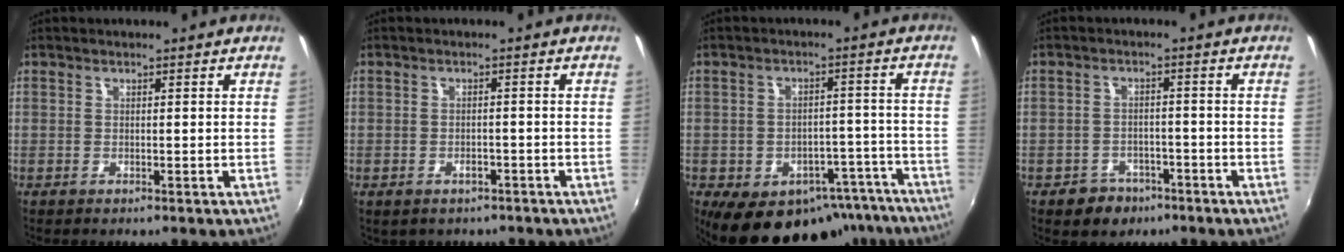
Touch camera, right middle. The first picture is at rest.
{"total": 2.7, "force": [-1.5, 1.9, 1.1], "torque": [-0.026, -0.008, -0.015]}
{"total": 18.3, "force": [-12.9, 10.3, 7.8], "torque": [-0.131, 0.027, -0.137]}
{"total": 4.0, "force": [-2.6, 3.0, 0.4], "torque": [-0.024, 0.009, -0.034]}